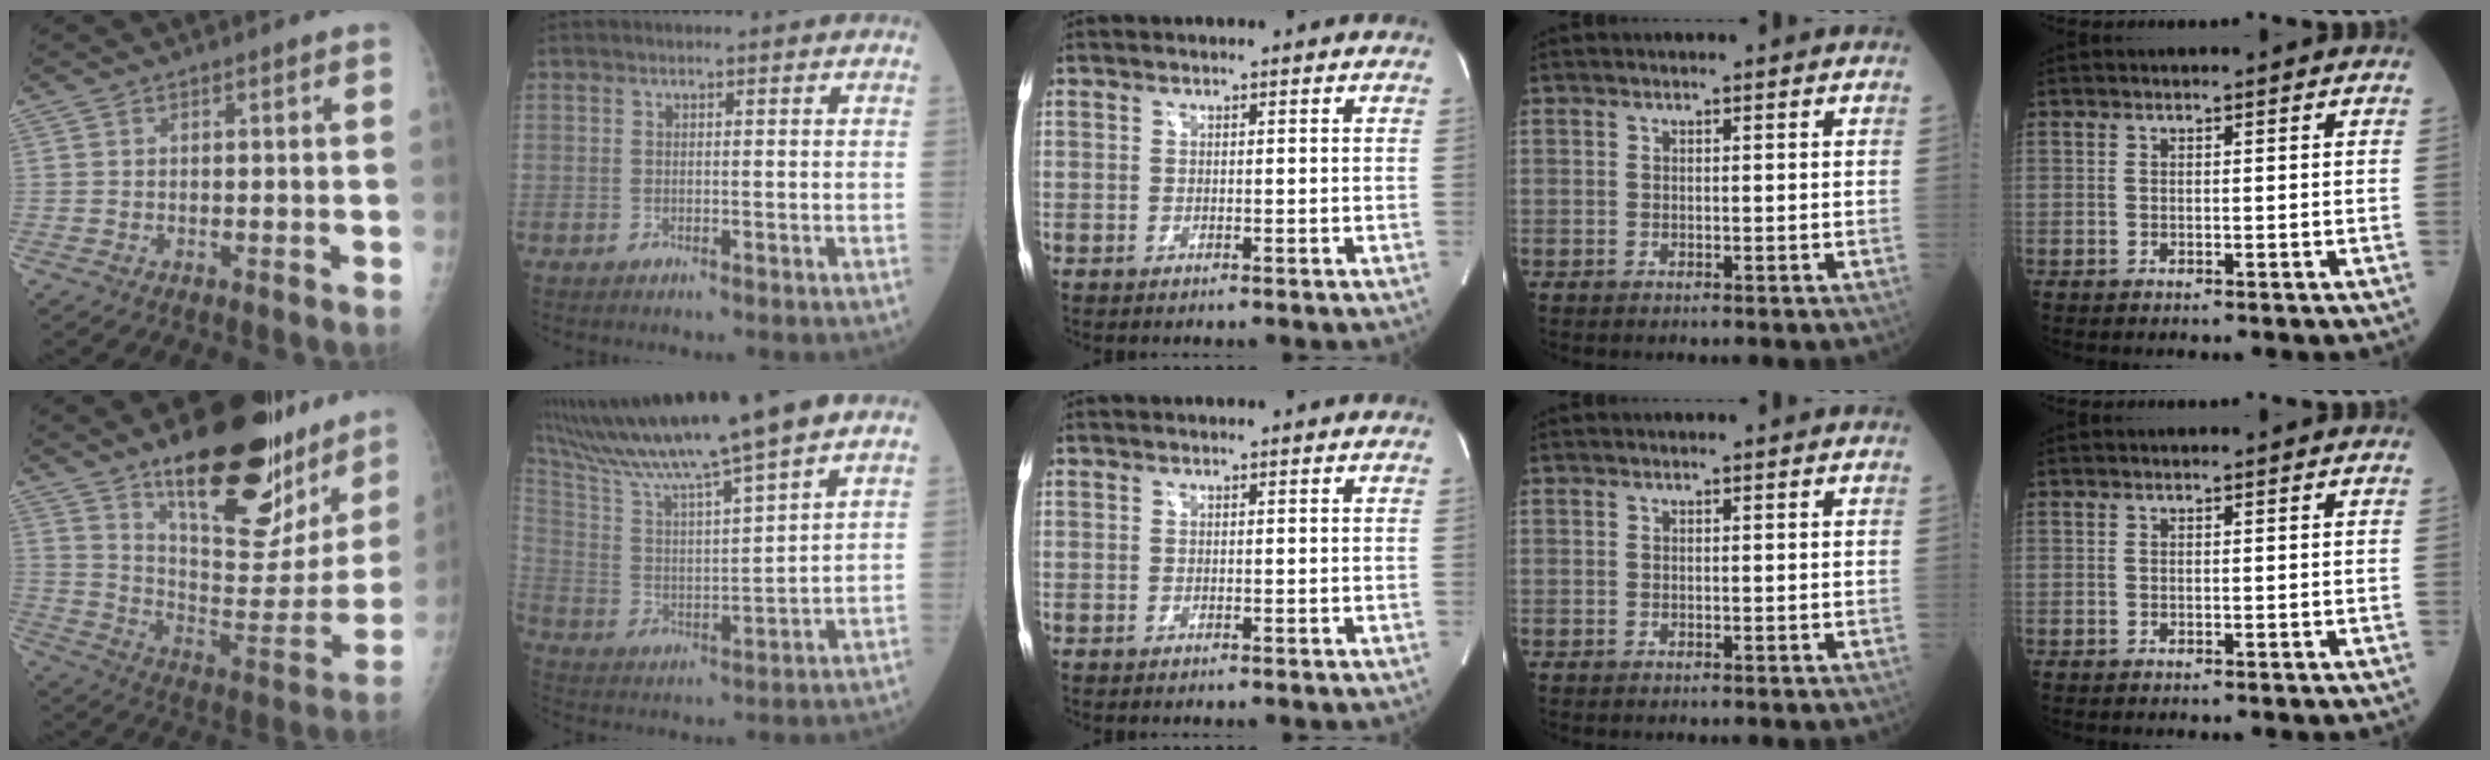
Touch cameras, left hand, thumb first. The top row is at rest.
{"thumb": {"total": 29.4, "force": [19.9, 10.7, 18.7], "torque": [-0.229, -0.099, 0.303]}, "index": {"total": 17.7, "force": [14.7, -1.1, 9.9], "torque": [-0.182, 0.008, 0.258]}}